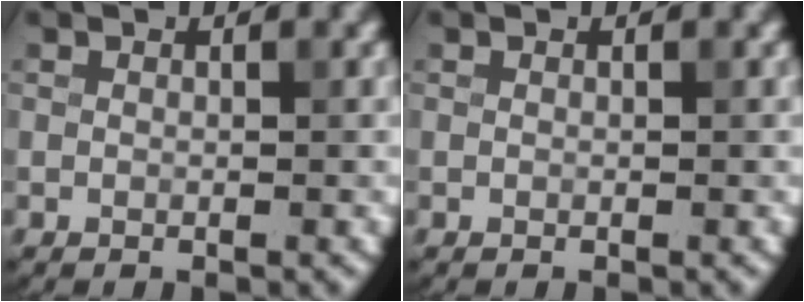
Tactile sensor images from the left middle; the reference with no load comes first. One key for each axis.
{"total": 0.0}